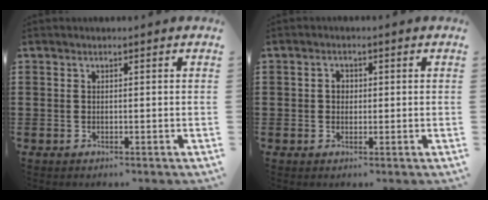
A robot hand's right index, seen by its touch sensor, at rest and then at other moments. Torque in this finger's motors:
{"motor_torque": [0.49, 0.27, 0.15, 0.03]}